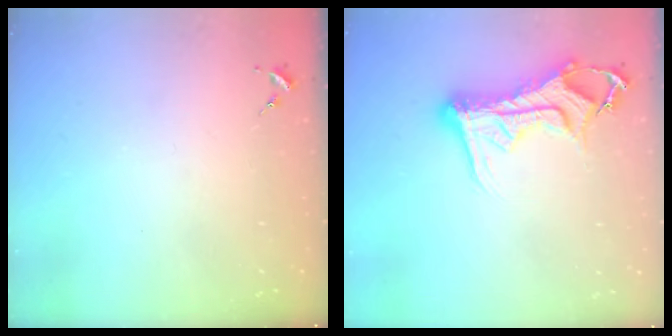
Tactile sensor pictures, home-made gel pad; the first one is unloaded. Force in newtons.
{"total": 14.1, "press": 14.0, "slide": 1.6}